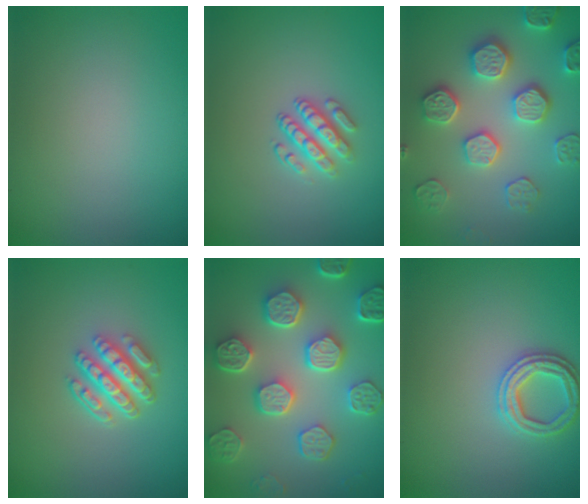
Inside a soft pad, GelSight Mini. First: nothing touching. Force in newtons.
{"total": 2.9, "press": 2.5, "slide": 1.5}
{"total": 5.0, "press": 4.9, "slide": 1.2}
{"total": 4.5, "press": 3.5, "slide": 2.8}
{"total": 8.1, "press": 6.1, "slide": 5.3}
{"total": 2.8, "press": 2.7, "slide": 0.7}